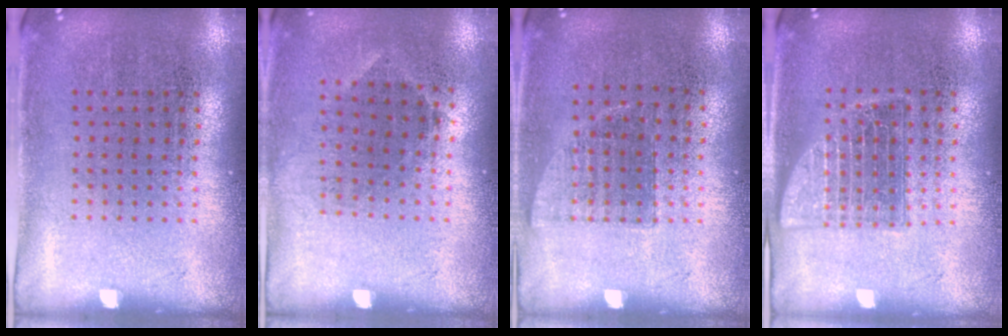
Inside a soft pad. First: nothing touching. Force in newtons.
{"total": 0.8, "press": 0.7, "slide": 0.5}
{"total": 0.6, "press": 0.6, "slide": 0.2}
{"total": 1.5, "press": 1.5, "slide": 0.3}